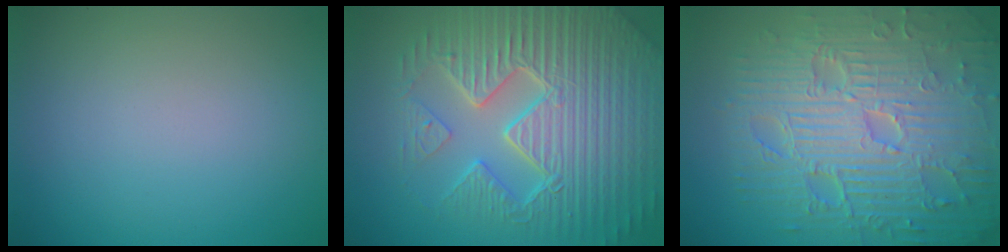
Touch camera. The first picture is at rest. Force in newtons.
{"total": 9.8, "press": 6.9, "slide": 7.0}
{"total": 11.7, "press": 7.6, "slide": 8.8}